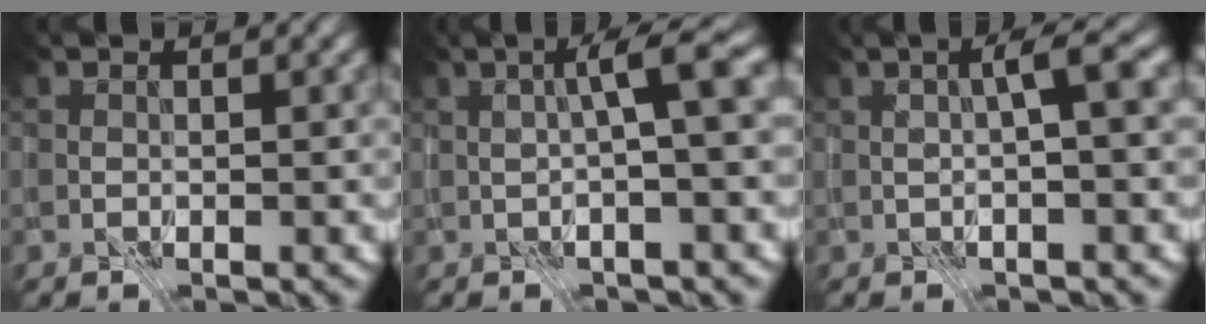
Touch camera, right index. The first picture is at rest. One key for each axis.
{"total": 3.4, "fx": 0.2, "fy": -0.1, "fz": 3.4, "tx": -0.054, "ty": 0.019, "tz": -0.002}
{"total": 2.5, "fx": 0.1, "fy": -0.1, "fz": 2.5, "tx": -0.040, "ty": 0.013, "tz": -0.002}